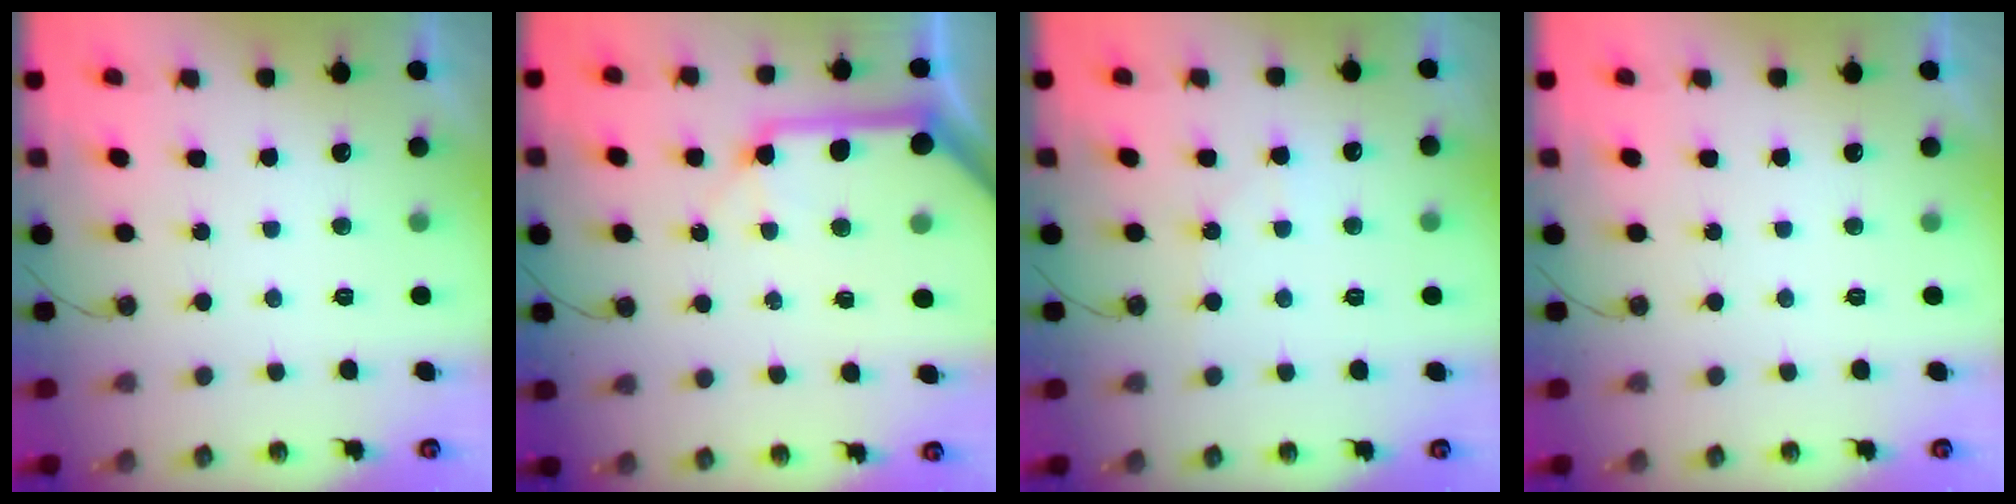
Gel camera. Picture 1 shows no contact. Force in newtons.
{"total": 15.4, "press": 15.2, "slide": 2.2}
{"total": 3.3, "press": 3.2, "slide": 0.5}
{"total": 0.0}